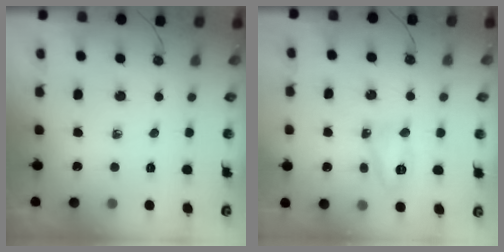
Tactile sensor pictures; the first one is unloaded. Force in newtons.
{"total": 9.7, "press": 9.6, "slide": 1.1}